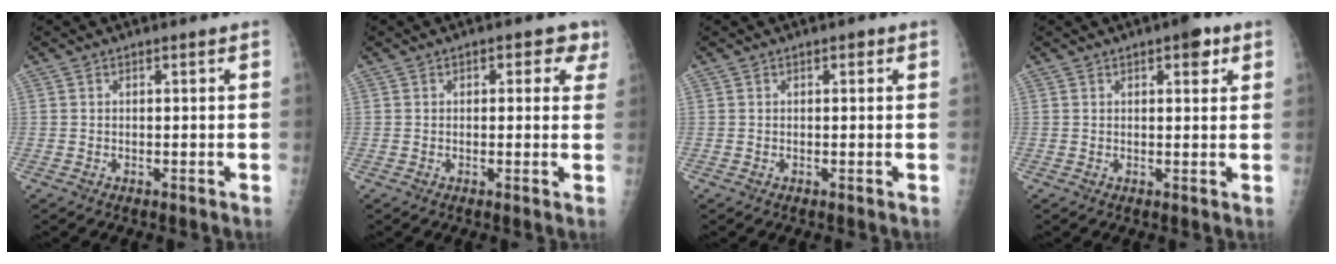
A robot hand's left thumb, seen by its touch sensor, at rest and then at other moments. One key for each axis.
{"total": 4.4, "fx": 2.0, "fy": 2.7, "fz": 2.8, "tx": 0.006, "ty": -0.002, "tz": 0.012}
{"total": 0.6, "fx": 0.3, "fy": 0.4, "fz": 0.4, "tx": 0.000, "ty": 0.000, "tz": 0.001}
{"total": 3.5, "fx": 1.9, "fy": 1.5, "fz": 2.6, "tx": -0.020, "ty": -0.005, "tz": 0.020}